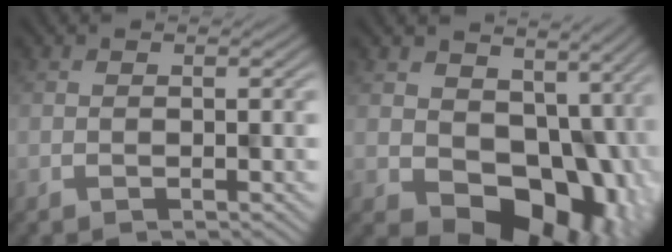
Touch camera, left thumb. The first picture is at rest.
{"total": 11.9, "force": [0.6, 8.9, 7.8], "torque": [-0.116, -0.037, 0.020]}